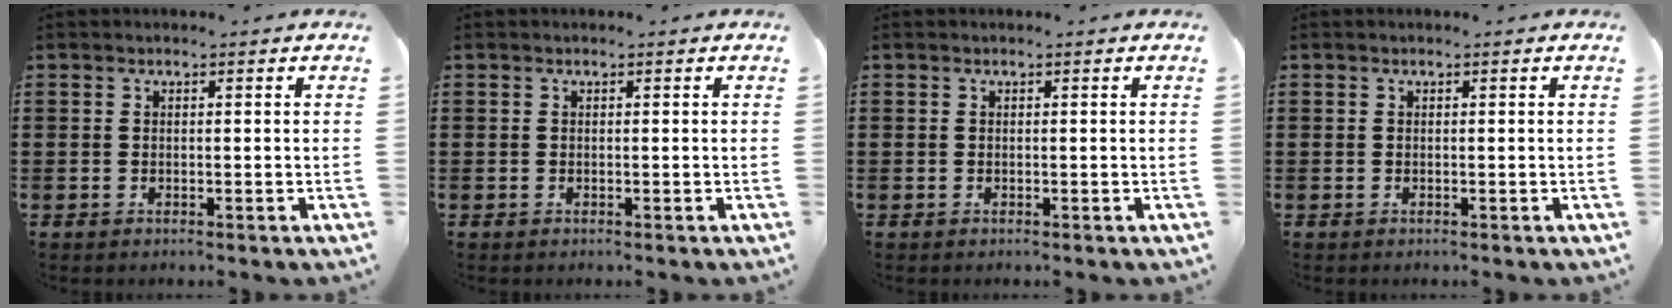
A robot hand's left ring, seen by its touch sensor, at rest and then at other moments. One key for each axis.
{"total": 0.0}
{"total": 0.0}
{"total": 0.0}